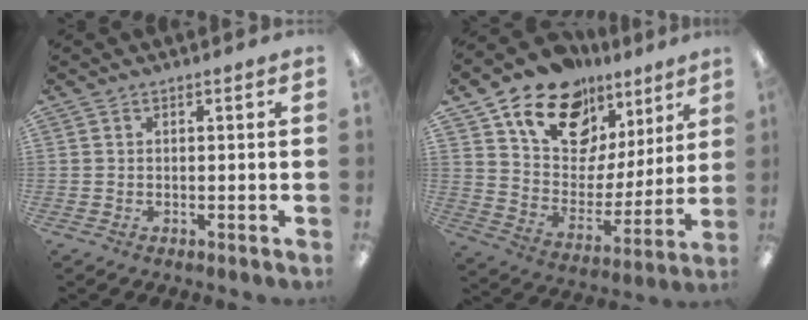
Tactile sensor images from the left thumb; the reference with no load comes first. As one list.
[{"total": 16.9, "force": [11.7, 10.3, 6.6], "torque": [-0.128, -0.073, 0.215]}]